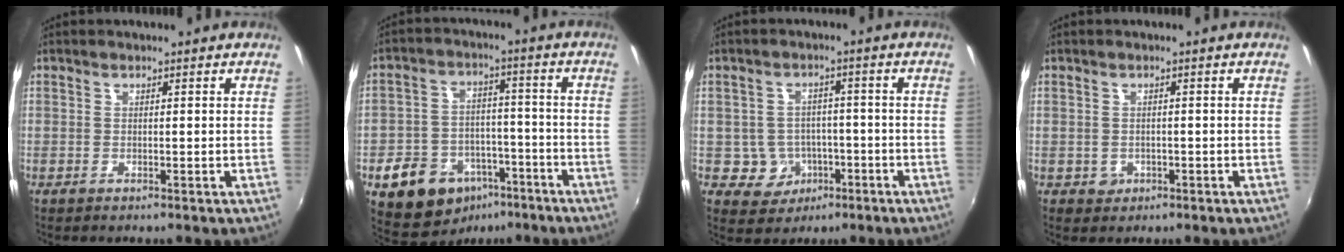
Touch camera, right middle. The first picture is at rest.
{"total": 14.4, "force": [-8.2, 10.0, 6.3], "torque": [-0.145, 0.020, -0.103]}
{"total": 6.4, "force": [-2.4, 5.8, 1.3], "torque": [-0.039, 0.013, -0.019]}
{"total": 2.1, "force": [-0.5, 2.0, 0.5], "torque": [-0.011, -0.003, -0.005]}